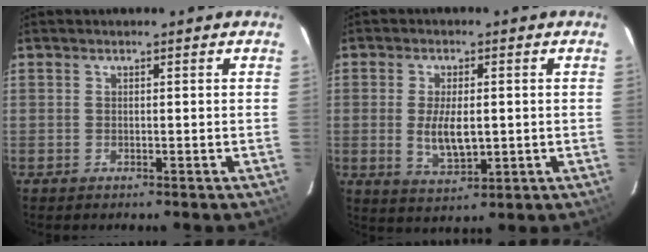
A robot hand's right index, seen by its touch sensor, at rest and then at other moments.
{"total": 7.2, "force": [-0.5, 3.3, 6.4], "torque": [-0.120, -0.010, -0.002]}